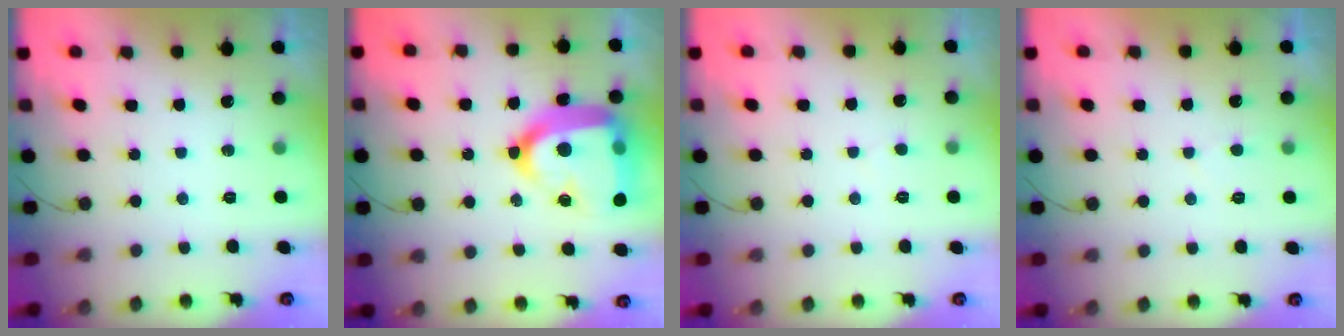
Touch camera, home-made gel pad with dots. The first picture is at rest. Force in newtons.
{"total": 27.7, "press": 27.6, "slide": 2.6}
{"total": 2.1, "press": 2.1, "slide": 0.1}
{"total": 2.5, "press": 2.5, "slide": 0.2}